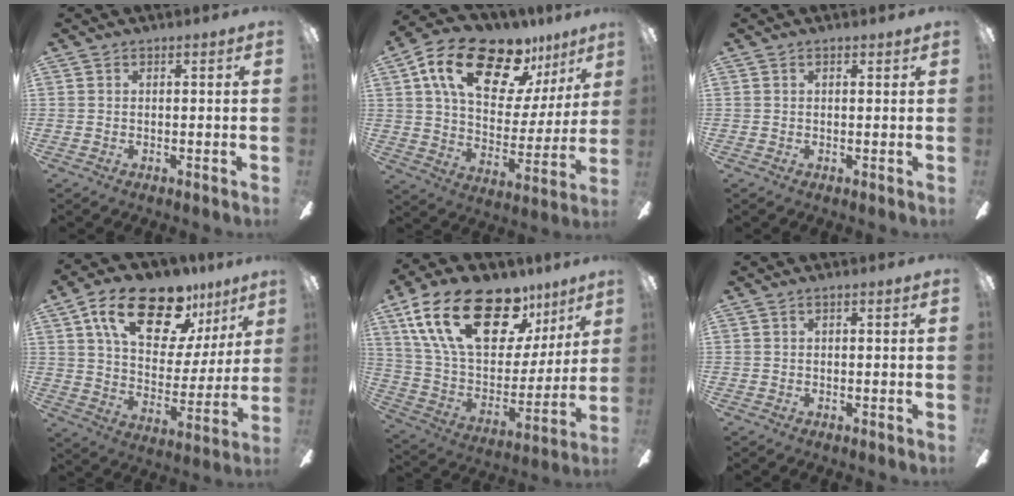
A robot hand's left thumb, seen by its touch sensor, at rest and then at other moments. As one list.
[{"total": 21.2, "force": [13.5, 10.2, 12.7], "torque": [-0.207, -0.076, 0.233]}, {"total": 0.6, "force": [0.5, 0.3, 0.1], "torque": [0.007, -0.002, 0.008]}, {"total": 19.9, "force": [13.3, 9.3, 11.6], "torque": [-0.188, -0.074, 0.227]}, {"total": 25.7, "force": [14.8, 13.0, 16.5], "torque": [-0.296, -0.077, 0.264]}, {"total": 0.0}]